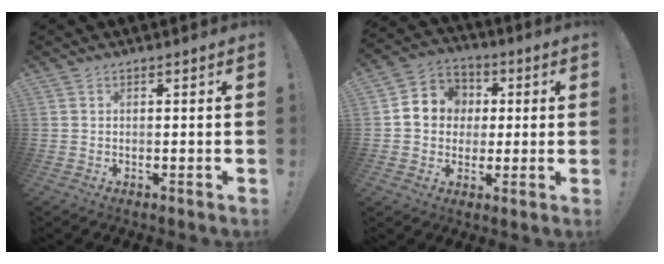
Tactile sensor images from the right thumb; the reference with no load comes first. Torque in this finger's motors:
{"motor_torque": [0.65, 0.40, 0.86, -0.26, 0.34]}